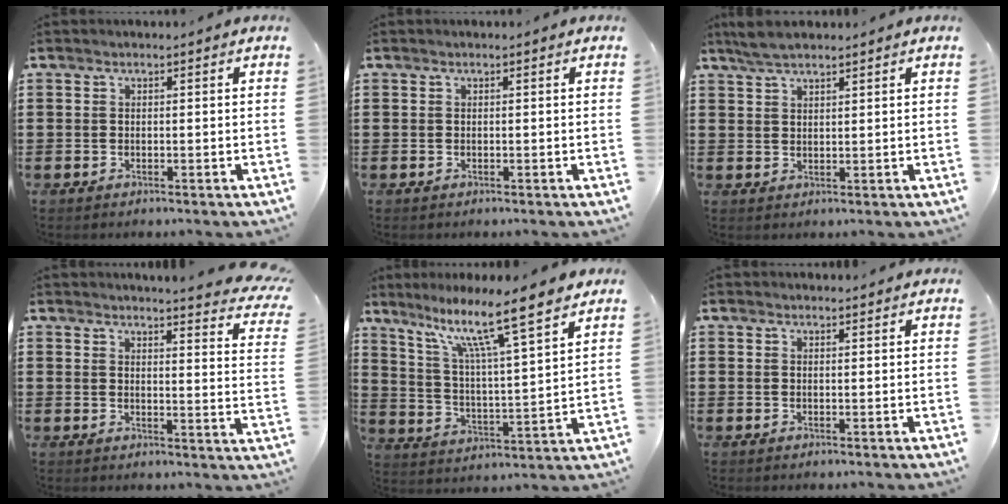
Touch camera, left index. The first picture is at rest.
{"total": 0.0}
{"total": 3.6, "force": [3.0, 0.9, 1.8], "torque": [-0.042, 0.002, 0.056]}
{"total": 3.6, "force": [3.4, -0.6, 1.1], "torque": [-0.031, -0.026, 0.056]}
{"total": 10.9, "force": [8.5, 0.1, 6.9], "torque": [-0.146, -0.054, 0.133]}
{"total": 1.1, "force": [1.1, 0.1, 0.1], "torque": [-0.004, 0.000, 0.021]}